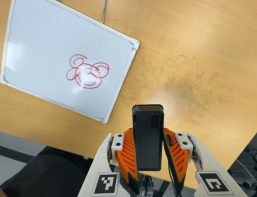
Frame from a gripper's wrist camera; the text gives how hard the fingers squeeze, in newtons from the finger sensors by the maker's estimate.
{"total": 4.1, "left": 2.9, "right": 5.2}